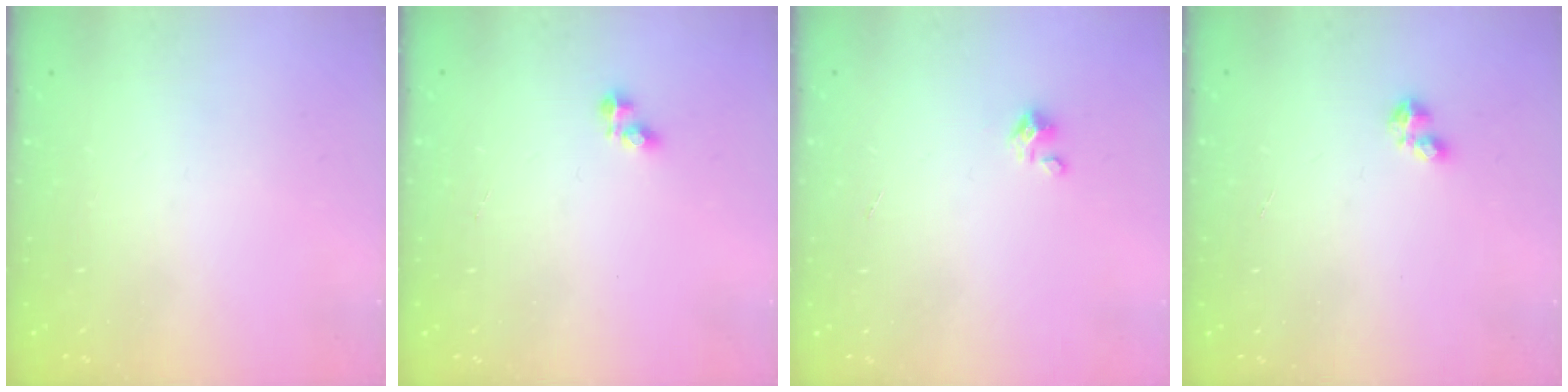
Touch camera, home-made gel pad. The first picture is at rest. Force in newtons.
{"total": 2.1, "press": 2.1, "slide": 0.3}
{"total": 1.5, "press": 1.5, "slide": 0.1}
{"total": 1.9, "press": 1.9, "slide": 0.4}